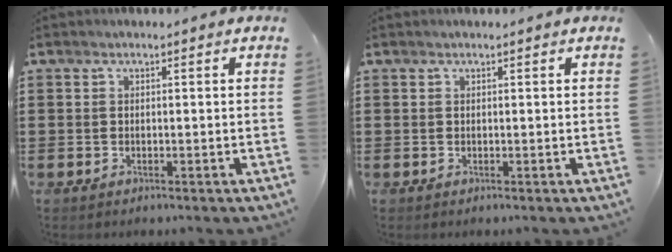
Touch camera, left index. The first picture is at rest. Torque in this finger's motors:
{"motor_torque": [2.14, 0.00, 0.01, 0.00]}